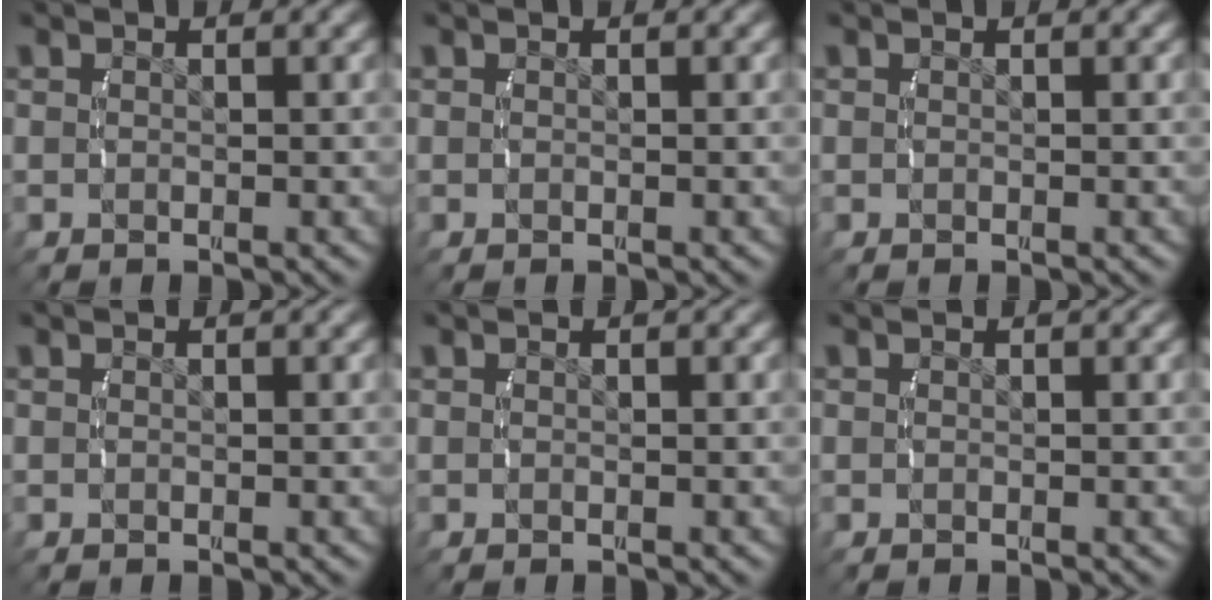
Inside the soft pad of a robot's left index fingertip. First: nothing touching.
{"total": 0.0}
{"total": 0.0}
{"total": 0.0}
{"total": 0.0}
{"total": 0.0}